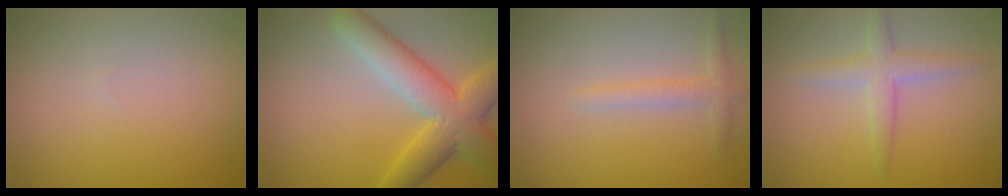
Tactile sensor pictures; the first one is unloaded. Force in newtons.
{"total": 6.4, "press": 6.4, "slide": 0.2}
{"total": 1.6, "press": 1.6, "slide": 0.1}
{"total": 2.4, "press": 2.4, "slide": 0.2}